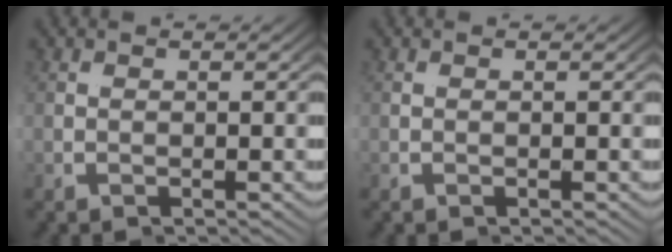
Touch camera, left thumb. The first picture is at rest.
{"total": 0.0}